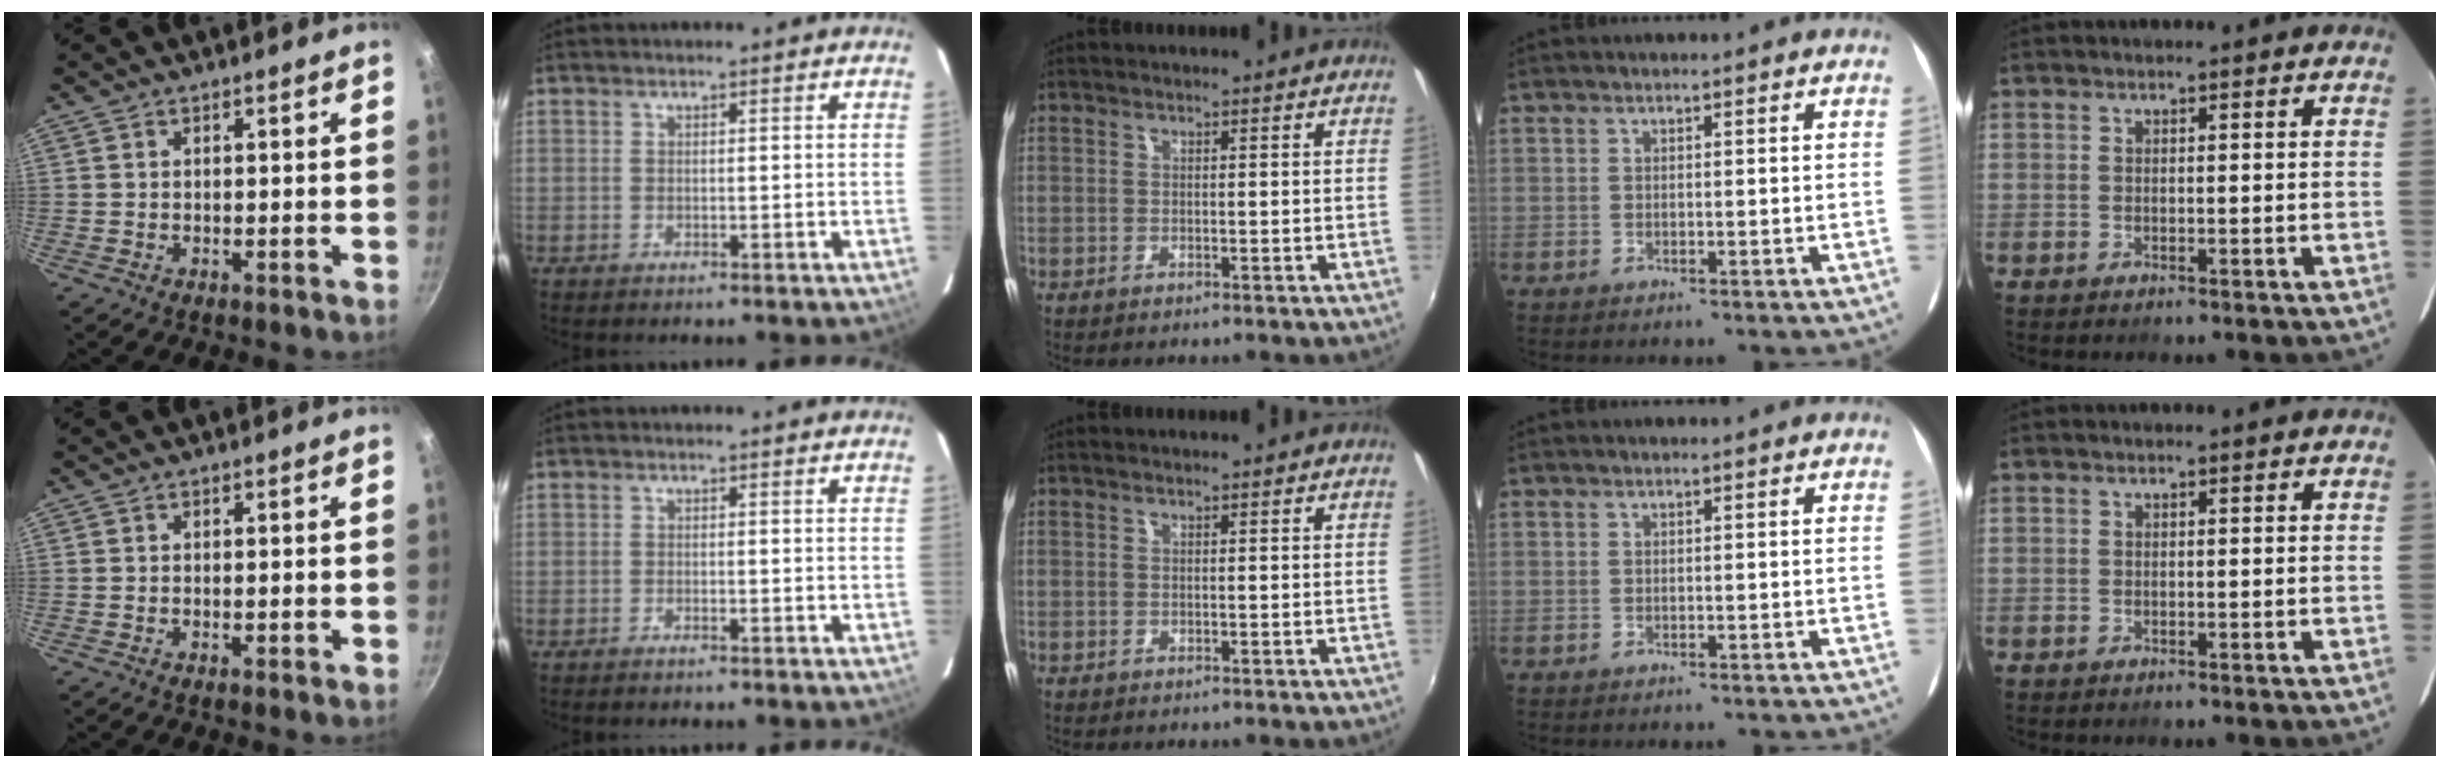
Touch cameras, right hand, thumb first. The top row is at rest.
{"thumb": {"total": 0.8, "force": [-0.2, 0.2, 0.7], "torque": [-0.011, -0.001, -0.004]}, "index": {"total": 1.0, "force": [-0.9, 0.2, 0.4], "torque": [-0.013, 0.000, -0.019]}}